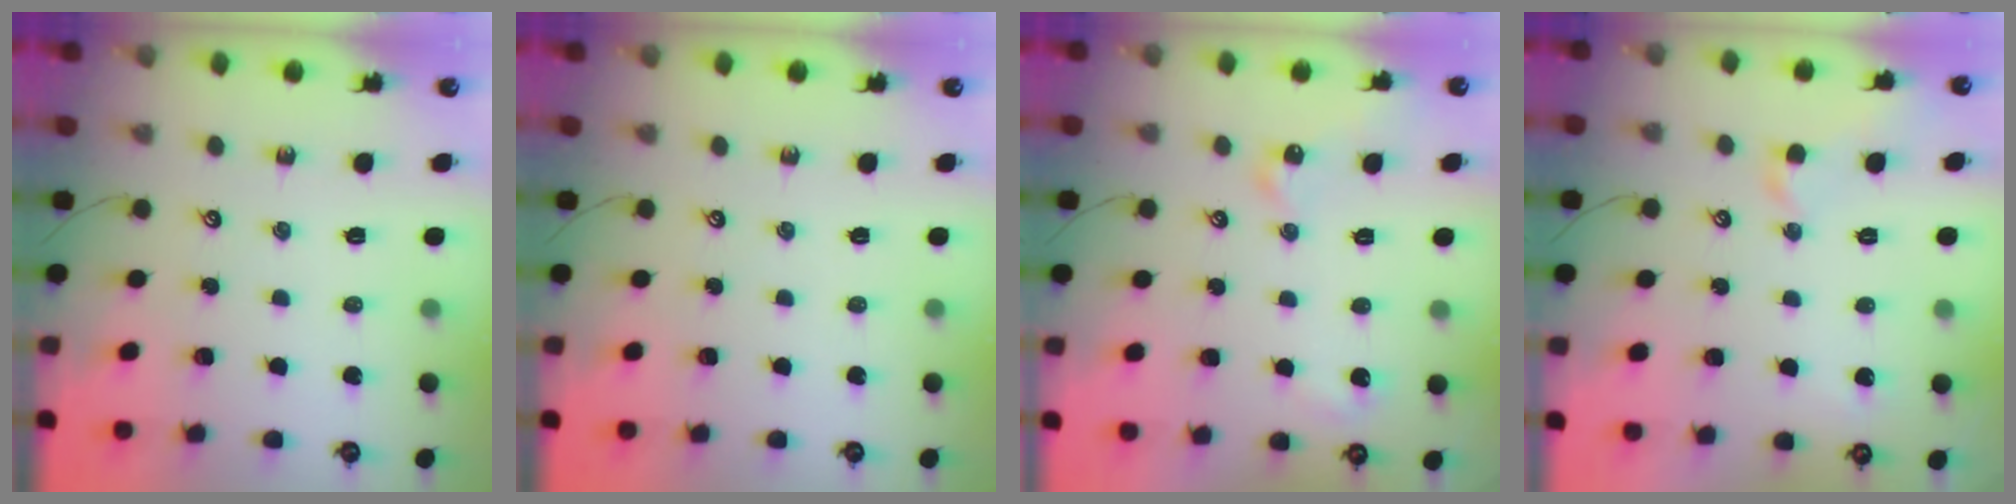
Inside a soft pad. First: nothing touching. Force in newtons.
{"total": 0.0}
{"total": 3.7, "press": 3.6, "slide": 0.6}
{"total": 1.1, "press": 1.0, "slide": 0.5}